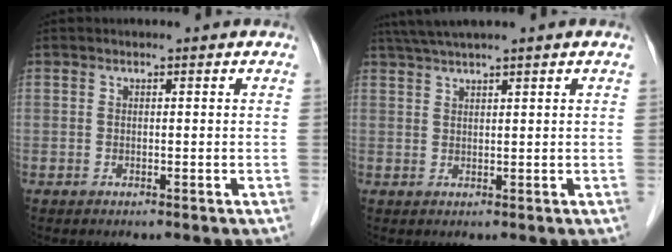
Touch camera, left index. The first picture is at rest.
{"total": 5.3, "force": [4.3, -0.7, 3.0], "torque": [-0.057, 0.033, 0.079]}